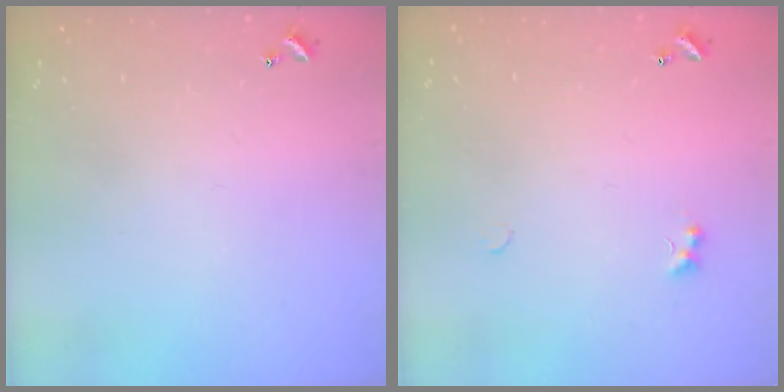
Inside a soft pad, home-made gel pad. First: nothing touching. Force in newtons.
{"total": 1.8, "press": 1.7, "slide": 0.4}